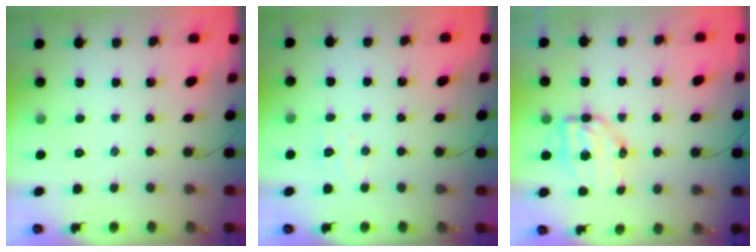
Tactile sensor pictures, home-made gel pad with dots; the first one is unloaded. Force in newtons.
{"total": 3.8, "press": 3.7, "slide": 0.9}
{"total": 6.8, "press": 6.6, "slide": 1.4}